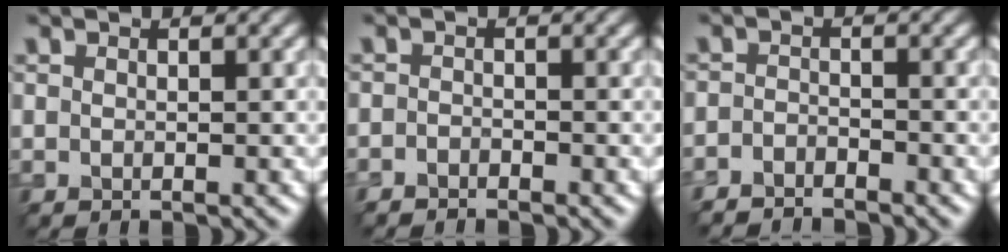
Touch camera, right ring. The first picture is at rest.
{"total": 1.2, "force": [-1.2, 0.1, -0.2], "torque": [0.004, 0.004, -0.025]}
{"total": 2.8, "force": [-2.8, 0.3, 0.1], "torque": [-0.001, -0.001, -0.058]}